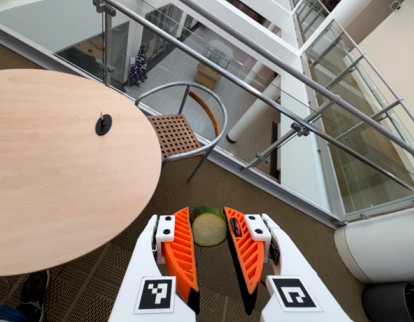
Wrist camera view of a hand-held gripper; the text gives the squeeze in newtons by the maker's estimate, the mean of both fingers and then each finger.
{"total": 8.5, "left": 8.6, "right": 8.5}